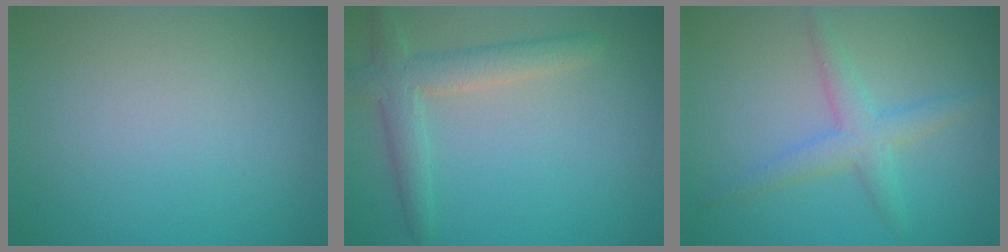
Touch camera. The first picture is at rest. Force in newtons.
{"total": 3.6, "press": 3.6, "slide": 0.1}
{"total": 3.0, "press": 3.0, "slide": 0.2}